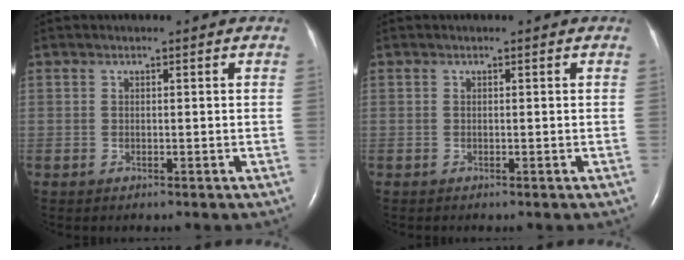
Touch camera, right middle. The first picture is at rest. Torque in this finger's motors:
{"motor_torque": [0.00, 0.00, 0.00, 0.00]}